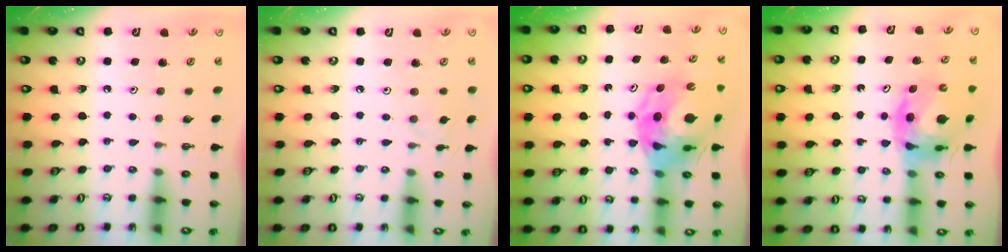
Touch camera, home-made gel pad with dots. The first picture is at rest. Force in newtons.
{"total": 3.3, "press": 3.2, "slide": 0.7}
{"total": 13.7, "press": 13.6, "slide": 1.6}
{"total": 9.7, "press": 9.7, "slide": 1.1}